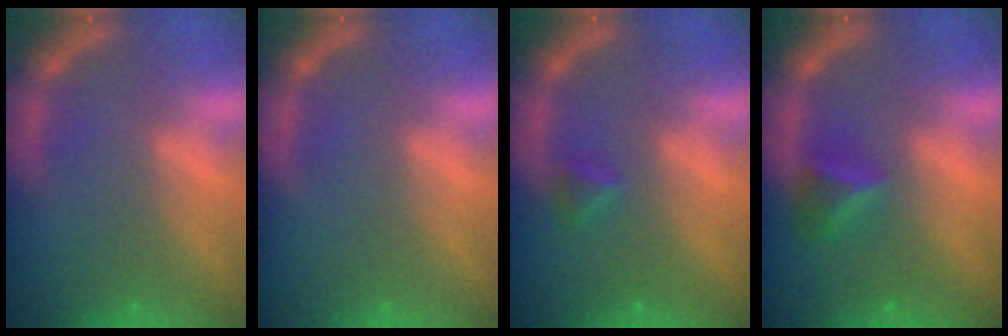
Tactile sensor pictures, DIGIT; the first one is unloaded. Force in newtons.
{"total": 0.0}
{"total": 1.4}
{"total": 2.9}